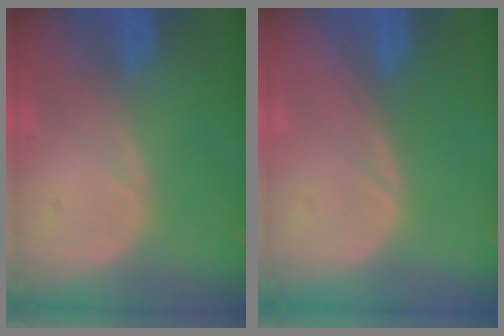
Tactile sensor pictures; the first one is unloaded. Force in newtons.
{"total": 0.0}